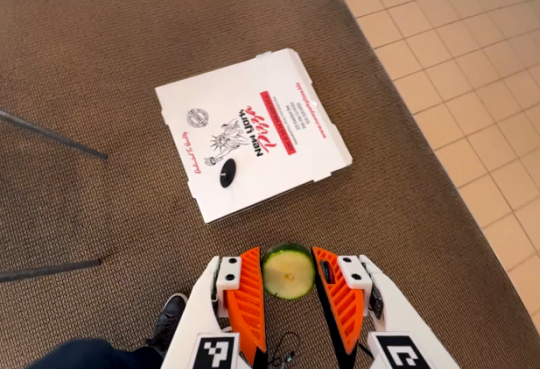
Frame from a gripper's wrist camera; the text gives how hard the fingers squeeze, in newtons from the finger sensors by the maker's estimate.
{"total": 7.0, "left": 7.1, "right": 6.9}